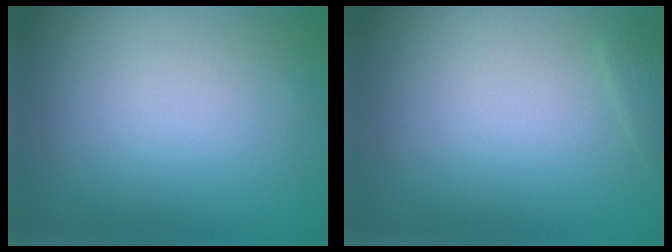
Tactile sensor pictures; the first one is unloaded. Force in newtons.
{"total": 0.7, "press": 0.7, "slide": 0.1}